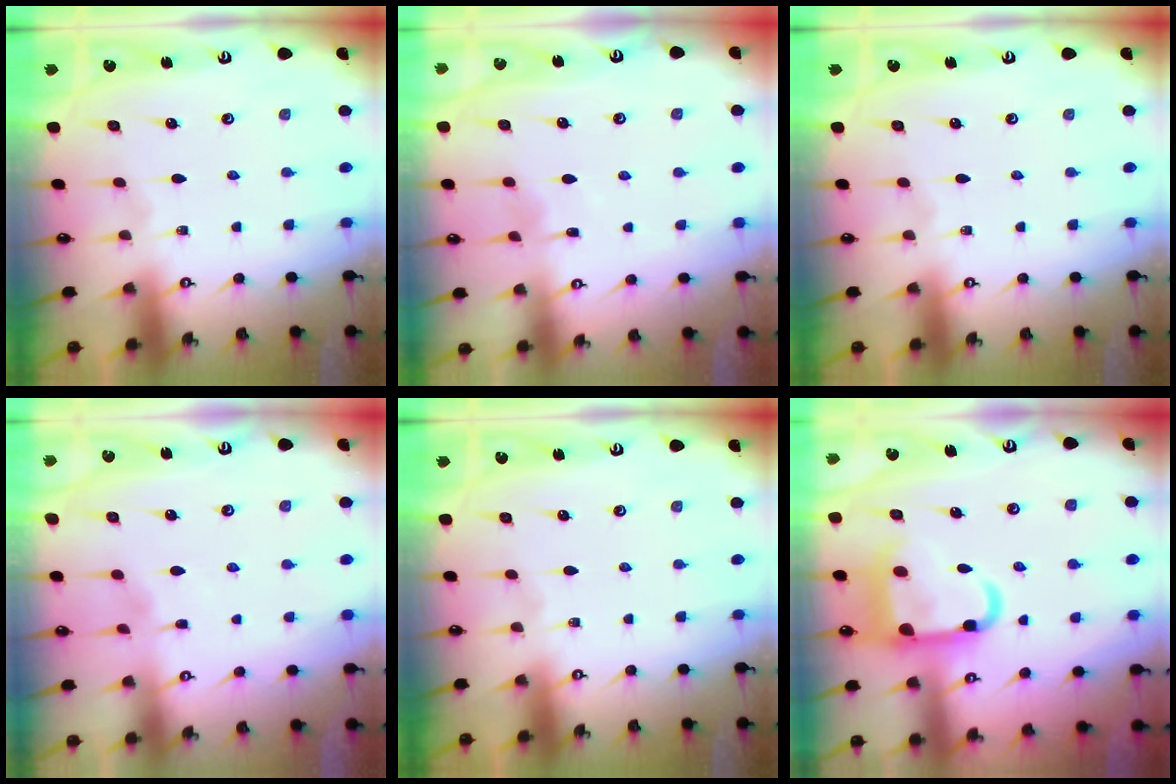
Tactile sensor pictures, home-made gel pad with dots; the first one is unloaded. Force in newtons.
{"total": 5.9, "press": 5.9, "slide": 0.4}
{"total": 0.0}
{"total": 1.6, "press": 1.5, "slide": 0.4}
{"total": 0.0}
{"total": 13.0, "press": 12.9, "slide": 1.6}